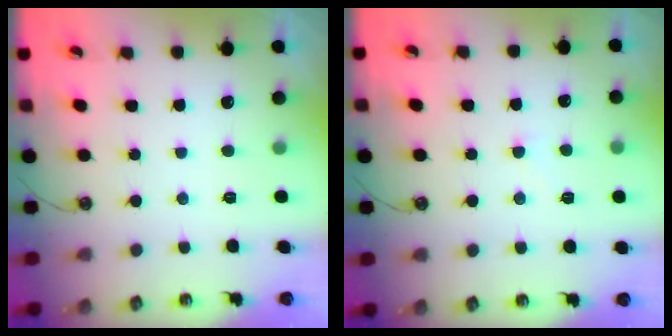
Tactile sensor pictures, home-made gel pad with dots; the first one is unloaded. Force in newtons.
{"total": 5.5, "press": 5.5, "slide": 0.5}